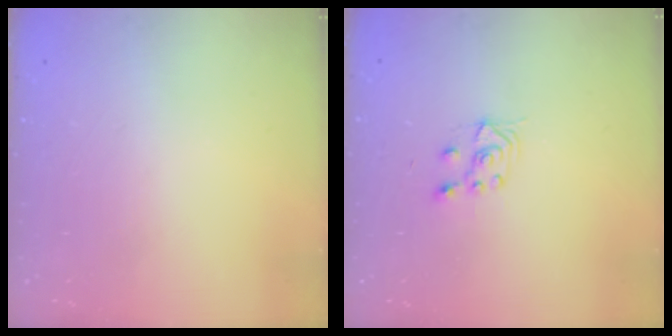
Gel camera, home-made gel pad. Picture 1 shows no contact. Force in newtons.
{"total": 3.7, "press": 3.6, "slide": 1.0}